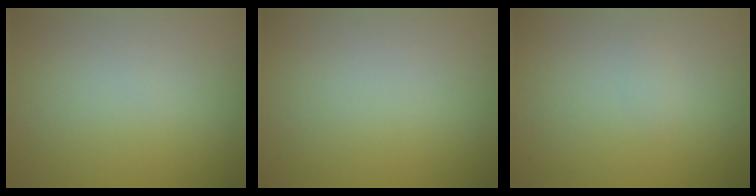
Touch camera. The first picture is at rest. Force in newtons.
{"total": 0.0}
{"total": 0.5, "press": 0.5, "slide": 0.0}